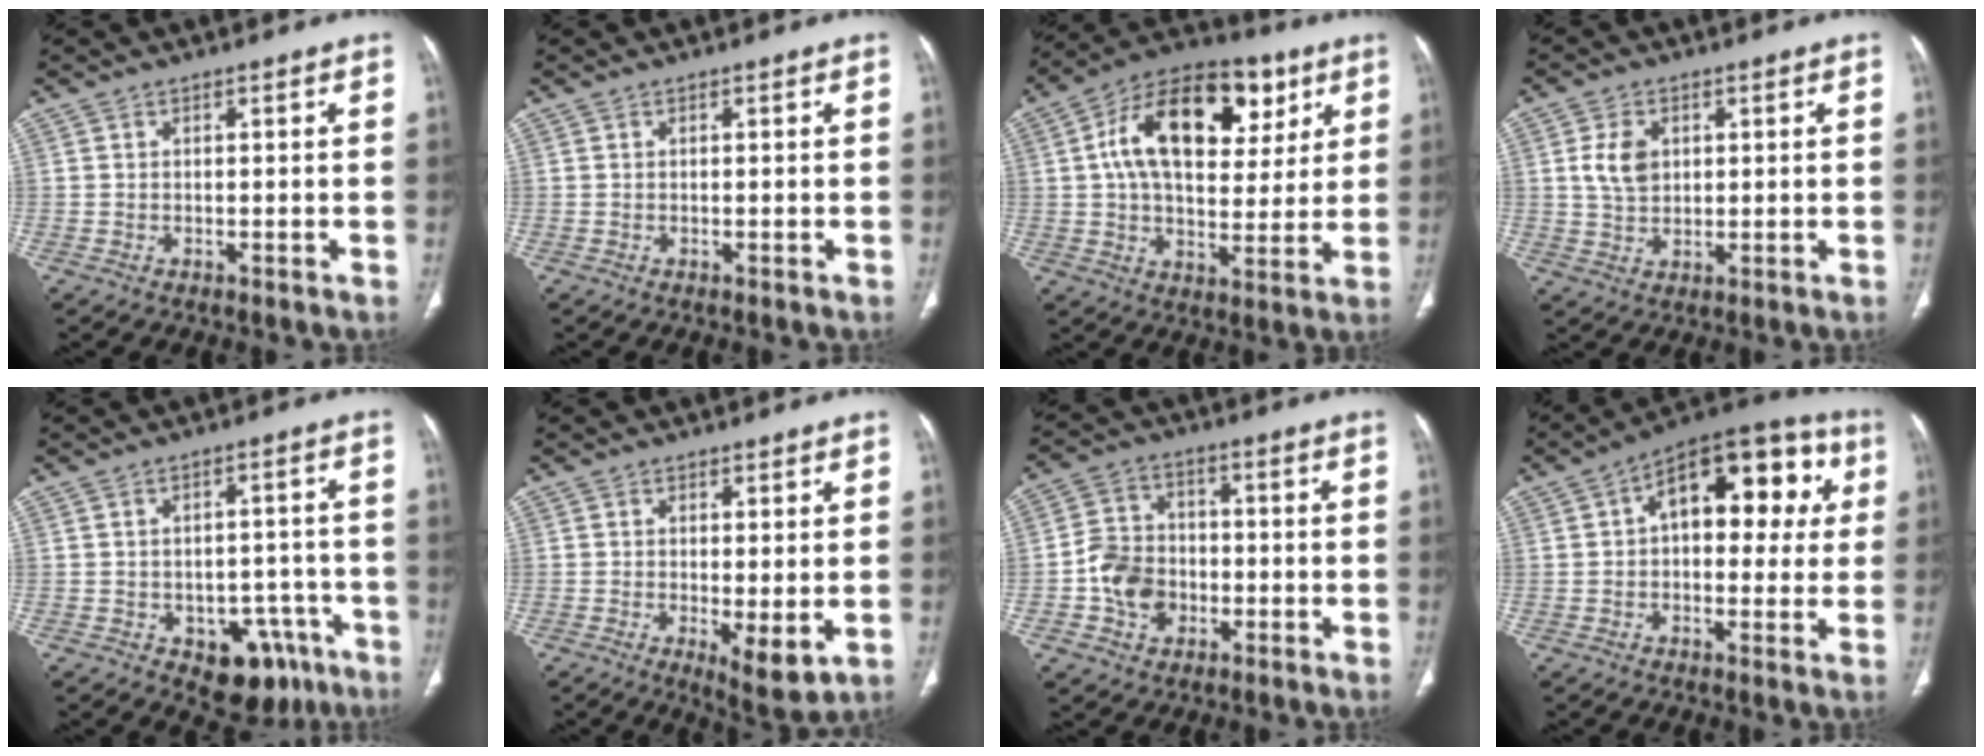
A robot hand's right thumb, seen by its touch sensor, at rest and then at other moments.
{"total": 0.0}
{"total": 21.4, "force": [6.9, 12.7, 15.7], "torque": [-0.220, 0.006, 0.103]}
{"total": 5.9, "force": [1.4, 4.2, 3.9], "torque": [-0.062, -0.006, 0.030]}
{"total": 10.7, "force": [-5.7, 6.8, 6.0], "torque": [-0.032, 0.036, -0.067]}
{"total": 6.0, "force": [-1.0, 2.0, 5.5], "torque": [-0.087, -0.022, -0.011]}
{"total": 9.2, "force": [-2.3, 7.5, 4.7], "torque": [-0.061, 0.021, -0.045]}
{"total": 18.6, "force": [4.2, 10.2, 15.0], "torque": [-0.153, 0.032, 0.046]}